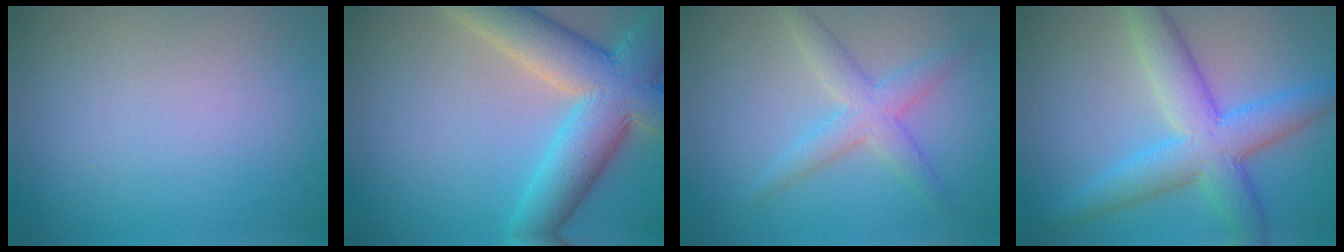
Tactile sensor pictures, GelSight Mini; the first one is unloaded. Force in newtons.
{"total": 9.7, "press": 9.7, "slide": 0.6}
{"total": 3.3, "press": 3.3, "slide": 0.2}
{"total": 6.7, "press": 6.7, "slide": 0.2}